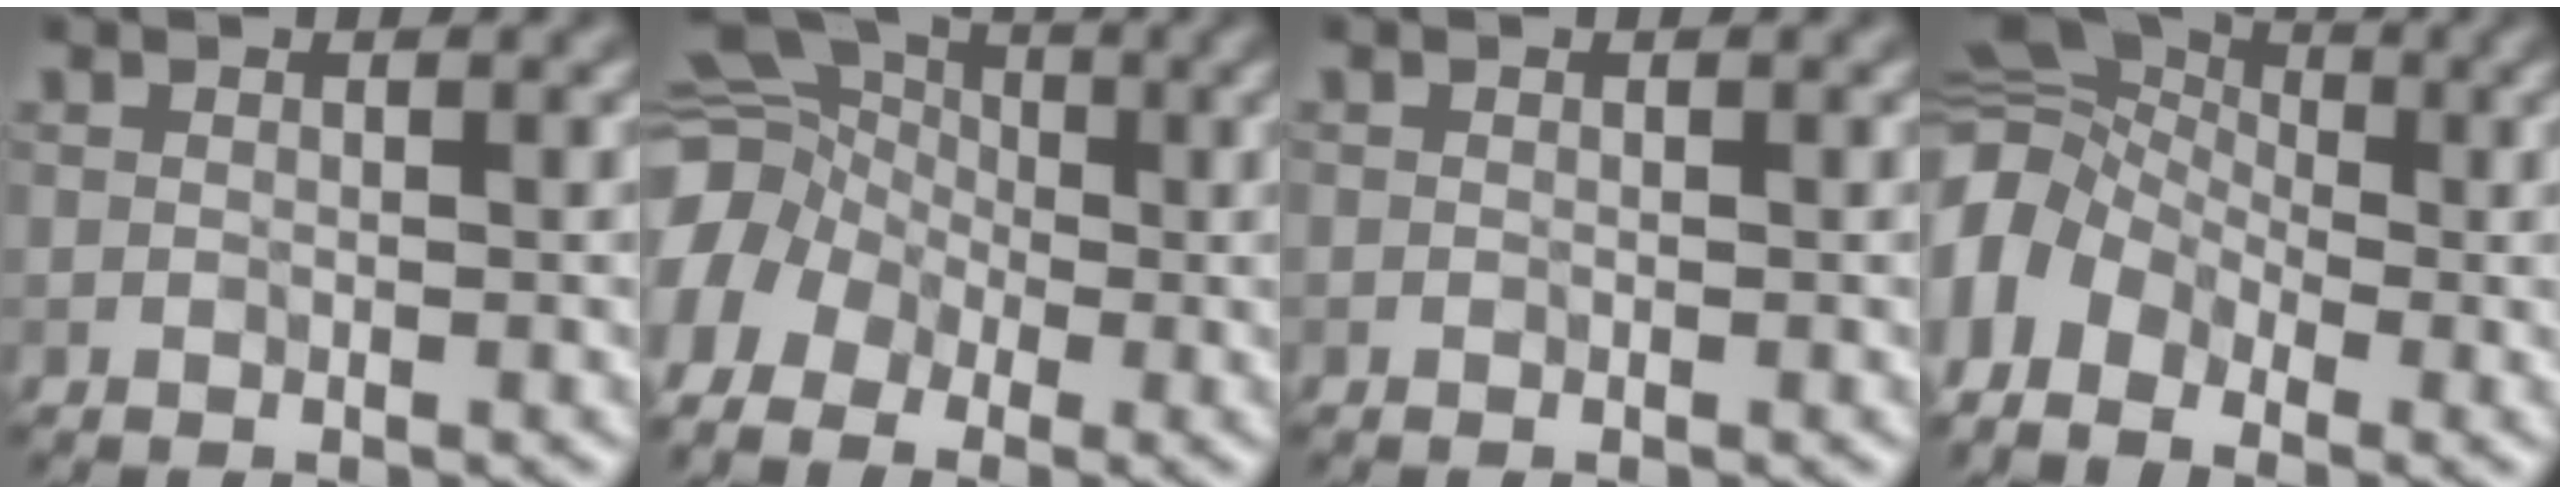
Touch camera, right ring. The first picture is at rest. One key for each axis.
{"total": 9.9, "fx": -3.2, "fy": 8.0, "fz": 4.9, "tx": -0.107, "ty": -0.002, "tz": -0.076}
{"total": 0.0}
{"total": 11.1, "fx": -2.3, "fy": 8.7, "fz": 6.4, "tx": -0.131, "ty": 0.009, "tz": -0.060}